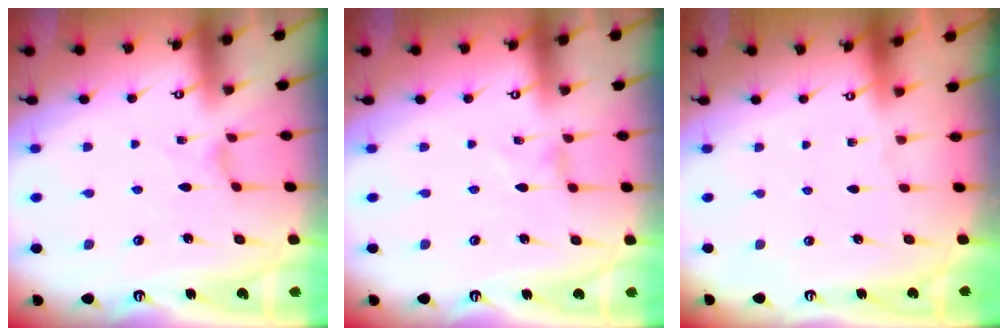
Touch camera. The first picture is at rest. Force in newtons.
{"total": 0.0}
{"total": 0.0}